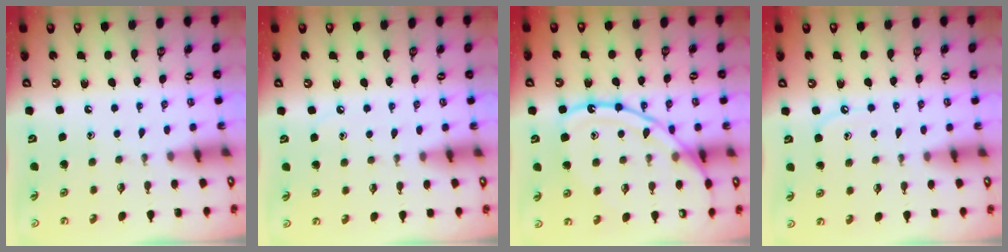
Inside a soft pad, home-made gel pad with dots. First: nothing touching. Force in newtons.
{"total": 4.8, "press": 4.7, "slide": 0.8}
{"total": 17.4, "press": 17.3, "slide": 1.7}
{"total": 4.0, "press": 3.9, "slide": 0.6}